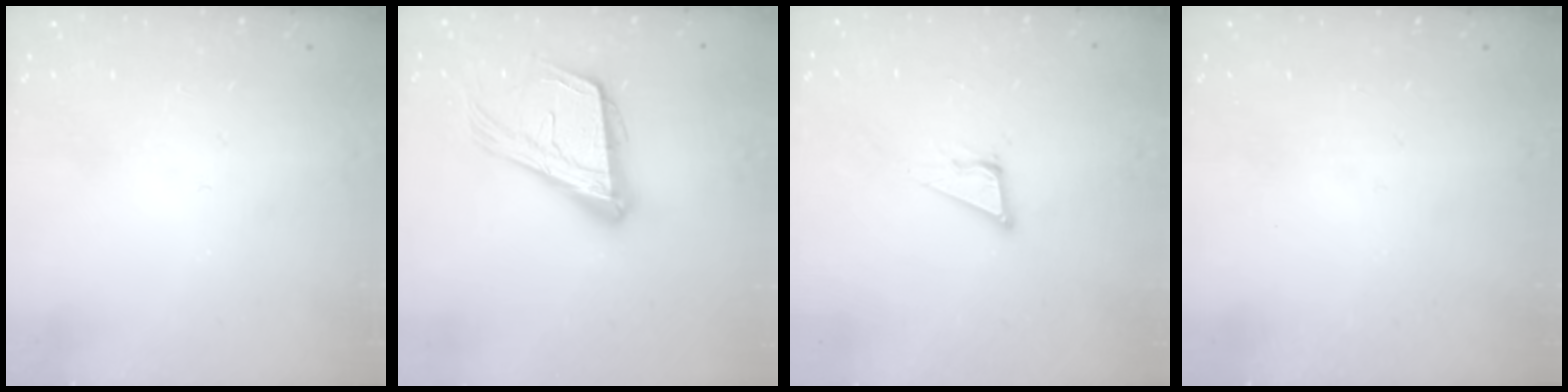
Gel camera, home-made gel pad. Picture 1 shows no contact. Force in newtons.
{"total": 17.9, "press": 17.3, "slide": 4.5}
{"total": 7.4, "press": 6.9, "slide": 2.6}
{"total": 0.0}